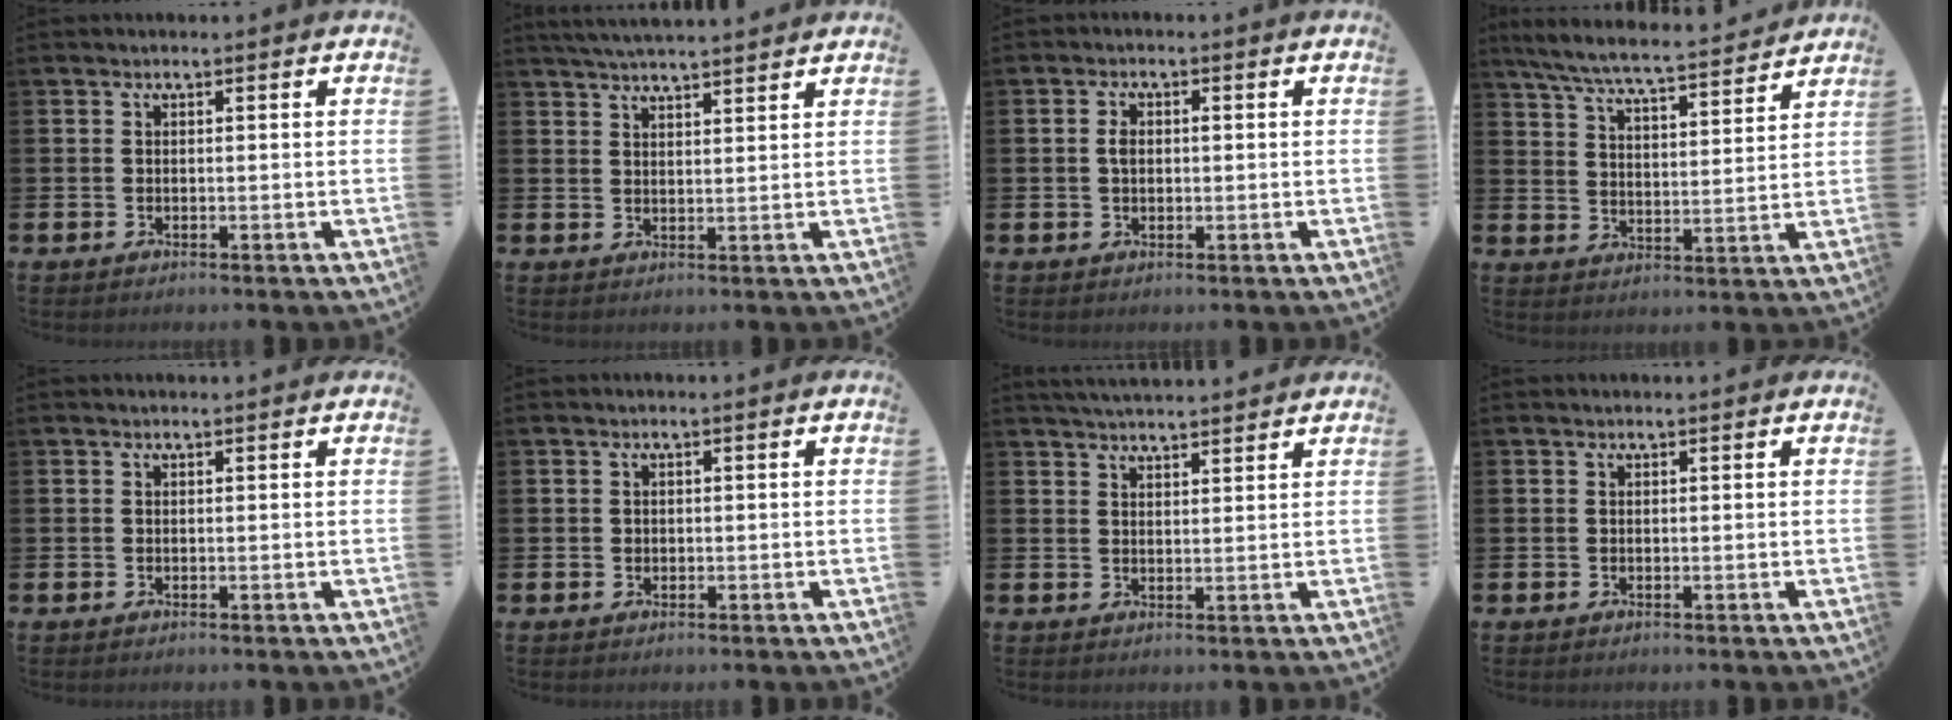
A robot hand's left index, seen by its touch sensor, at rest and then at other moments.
{"total": 4.1, "force": [4.0, -0.1, 0.7], "torque": [-0.021, -0.013, 0.073]}
{"total": 2.0, "force": [0.2, 1.3, 1.5], "torque": [-0.012, 0.000, -0.002]}
{"total": 7.5, "force": [7.0, 0.5, 2.6], "torque": [-0.078, -0.045, 0.122]}
{"total": 0.0}
{"total": 0.7, "force": [0.3, 0.6, 0.1], "torque": [0.002, 0.005, 0.002]}
{"total": 3.6, "force": [3.5, 0.1, 0.3], "torque": [-0.012, -0.017, 0.065]}
{"total": 0.0}